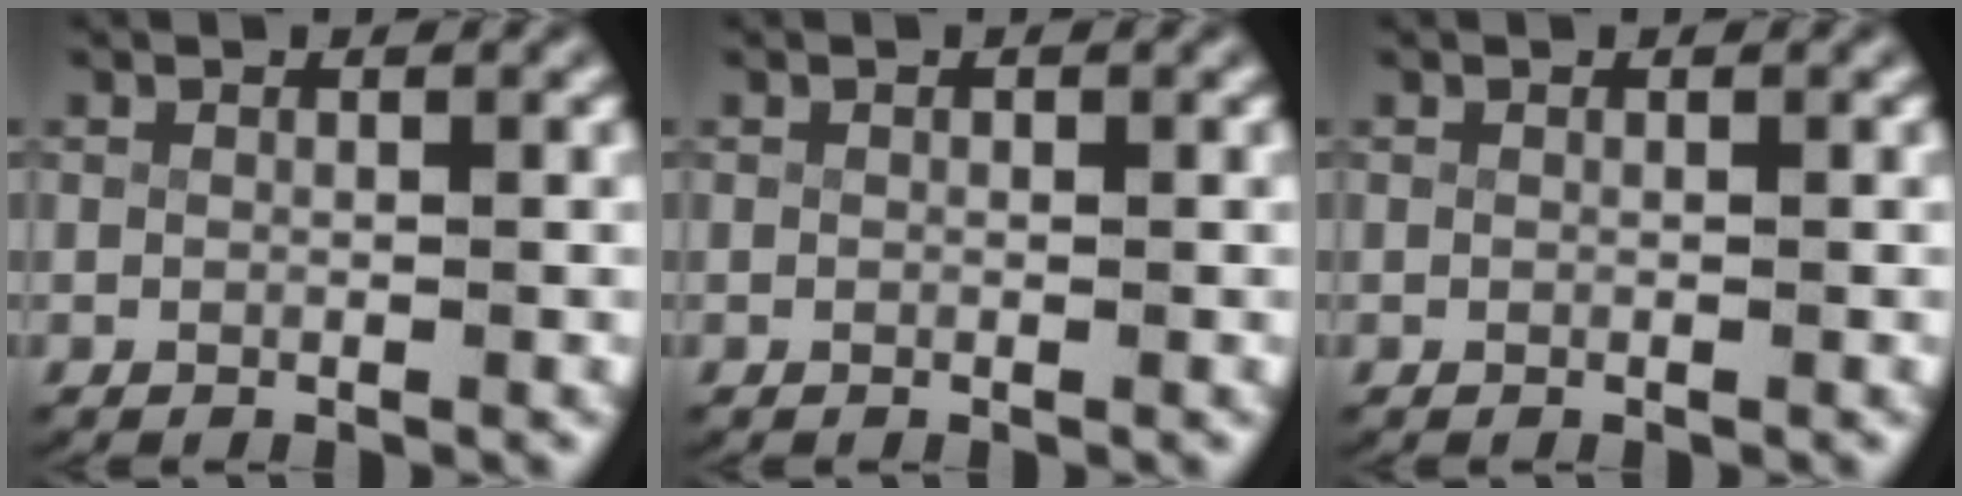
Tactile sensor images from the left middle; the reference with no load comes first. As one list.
[{"total": 0.0}, {"total": 0.0}]